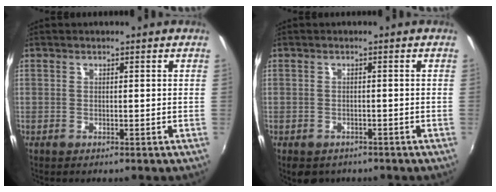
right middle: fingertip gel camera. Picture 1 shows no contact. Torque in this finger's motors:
{"motor_torque": [0.21, -0.24, 0.11, 0.08]}